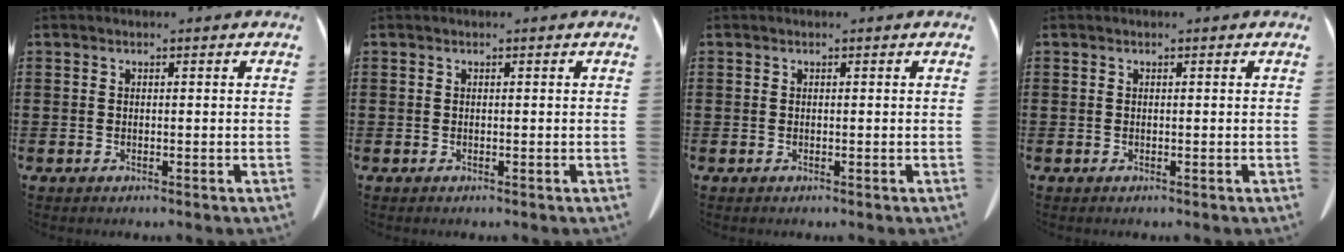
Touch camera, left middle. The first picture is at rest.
{"total": 0.0}
{"total": 0.0}
{"total": 0.0}